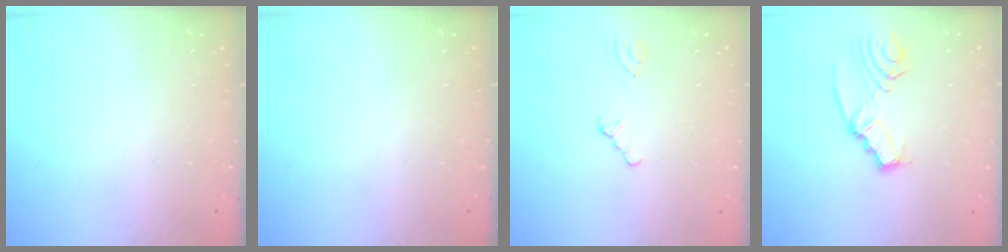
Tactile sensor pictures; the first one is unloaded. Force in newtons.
{"total": 0.0}
{"total": 0.0}
{"total": 6.5, "press": 6.5, "slide": 0.5}